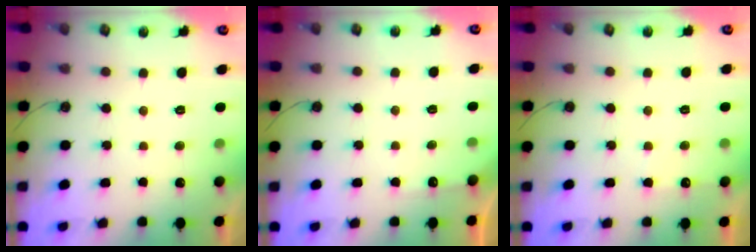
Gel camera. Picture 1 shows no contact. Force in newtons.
{"total": 4.3, "press": 4.3, "slide": 0.5}
{"total": 5.1, "press": 5.0, "slide": 0.5}